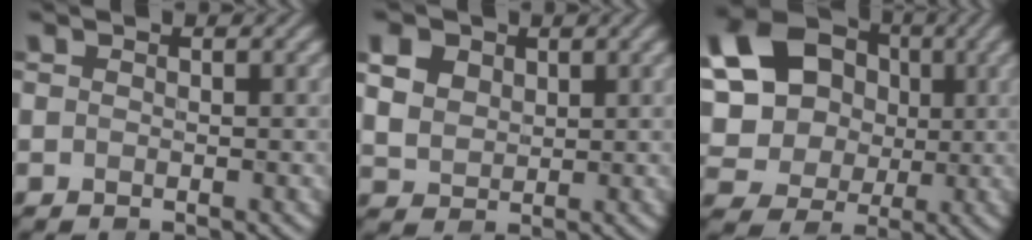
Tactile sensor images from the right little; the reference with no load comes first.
{"total": 5.8, "force": [3.1, 4.1, 2.7], "torque": [-0.096, 0.014, 0.059]}
{"total": 15.4, "force": [3.6, 13.3, 6.8], "torque": [-0.186, 0.018, 0.058]}